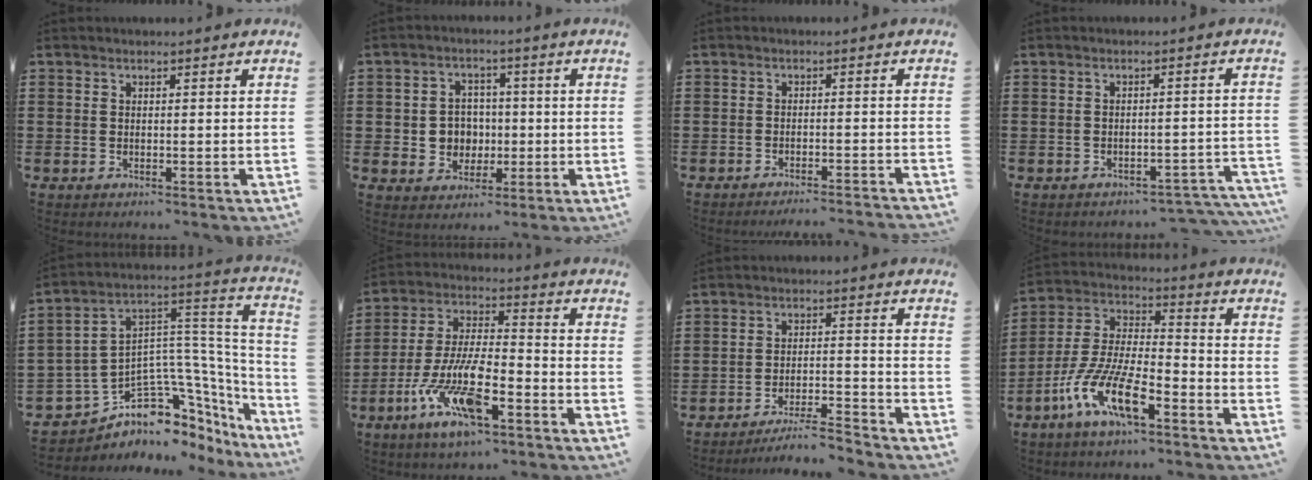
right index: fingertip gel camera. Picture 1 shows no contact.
{"total": 4.9, "force": [-0.2, 4.7, 1.4], "torque": [-0.037, 0.013, -0.007]}
{"total": 2.1, "force": [-2.0, -0.4, 0.5], "torque": [-0.010, 0.001, -0.042]}
{"total": 2.6, "force": [-2.5, 0.5, 0.7], "torque": [-0.016, 0.003, -0.053]}
{"total": 7.7, "force": [-4.6, 4.9, 3.8], "torque": [-0.084, -0.026, -0.083]}
{"total": 12.8, "force": [-7.2, 4.0, 9.8], "torque": [-0.223, -0.003, -0.143]}
{"total": 5.2, "force": [-4.9, -0.3, 1.7], "torque": [-0.031, -0.006, -0.096]}
{"total": 11.1, "force": [-7.1, 3.3, 7.9], "torque": [-0.193, -0.010, -0.144]}